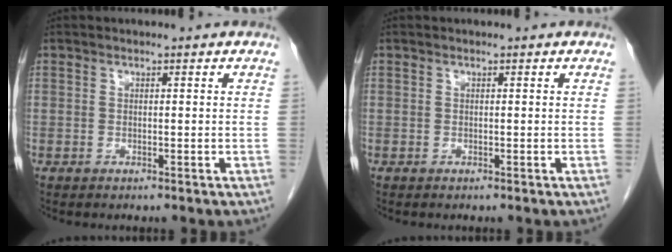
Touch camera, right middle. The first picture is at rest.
{"total": 0.0}